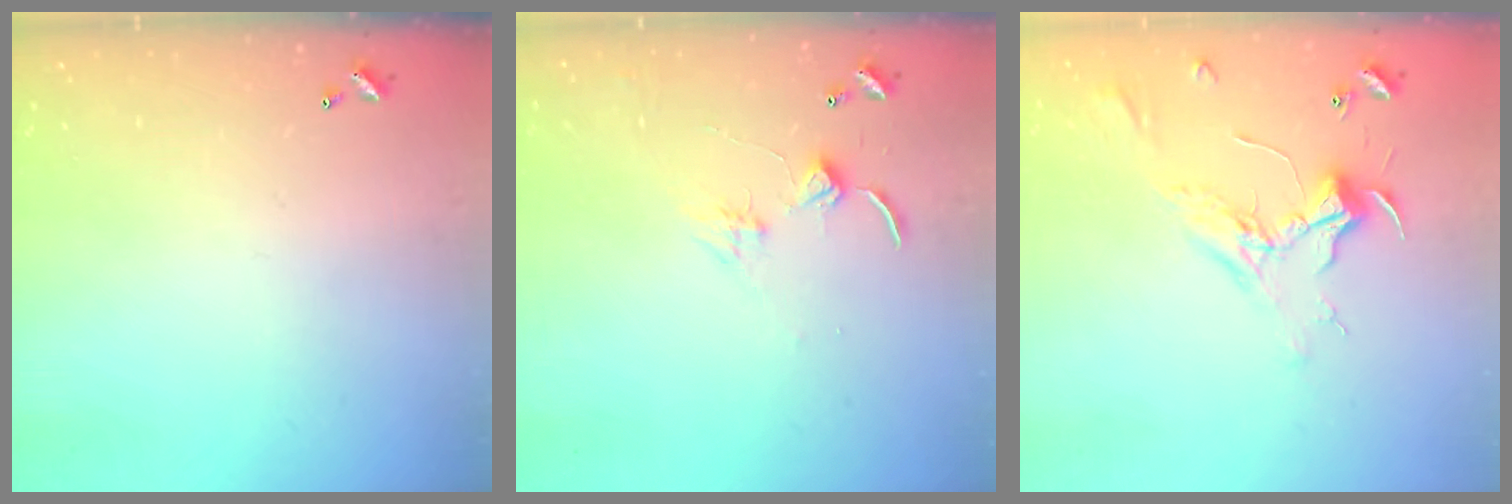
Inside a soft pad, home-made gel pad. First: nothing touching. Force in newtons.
{"total": 2.4, "press": 2.3, "slide": 0.4}
{"total": 2.3, "press": 2.2, "slide": 0.9}